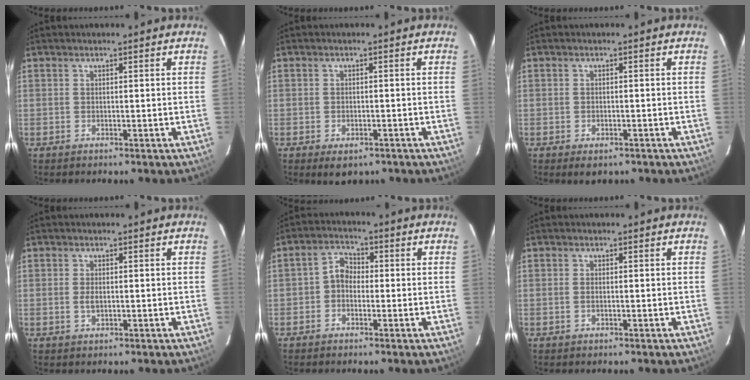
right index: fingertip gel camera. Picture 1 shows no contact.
{"total": 3.7, "force": [-2.2, 2.1, 2.1], "torque": [-0.041, -0.010, -0.028]}
{"total": 2.6, "force": [-1.6, 1.4, 1.4], "torque": [-0.027, -0.006, -0.022]}
{"total": 1.6, "force": [-0.2, 1.0, 1.3], "torque": [-0.026, 0.000, -0.003]}
{"total": 3.2, "force": [-1.1, 2.4, 1.7], "torque": [-0.033, 0.012, -0.026]}
{"total": 0.7, "force": [-0.2, 0.4, 0.6], "torque": [-0.014, 0.000, -0.005]}